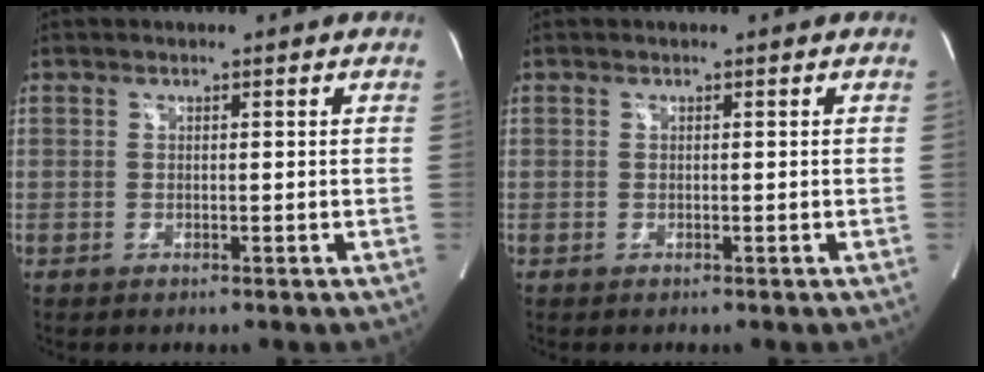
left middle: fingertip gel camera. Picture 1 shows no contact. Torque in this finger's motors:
{"motor_torque": [0.18, -0.16, 0.14, 0.02]}